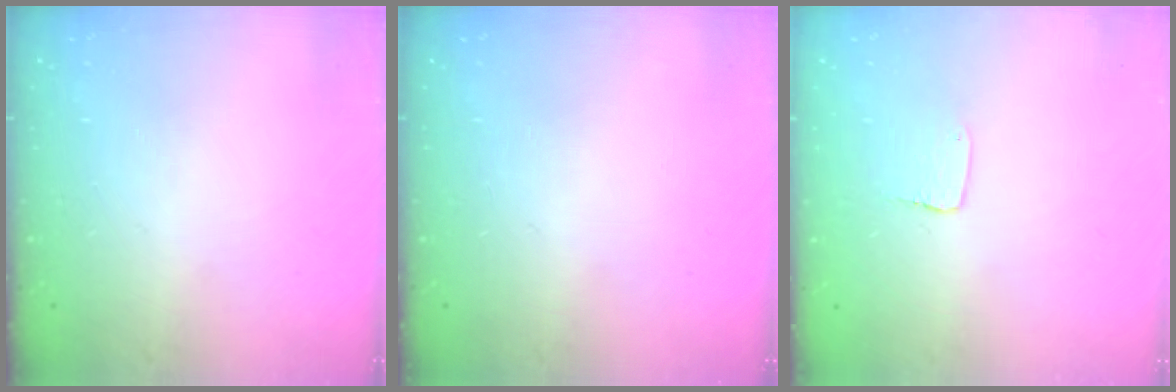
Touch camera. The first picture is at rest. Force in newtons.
{"total": 0.0}
{"total": 3.5, "press": 3.4, "slide": 0.3}